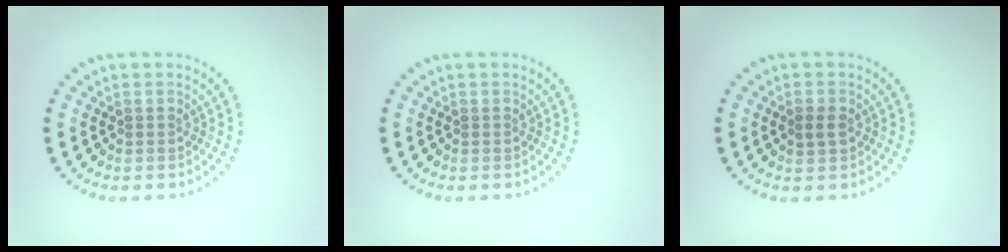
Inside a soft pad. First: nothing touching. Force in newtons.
{"total": 0.0}
{"total": 1.6, "press": 1.6, "slide": 0.1}